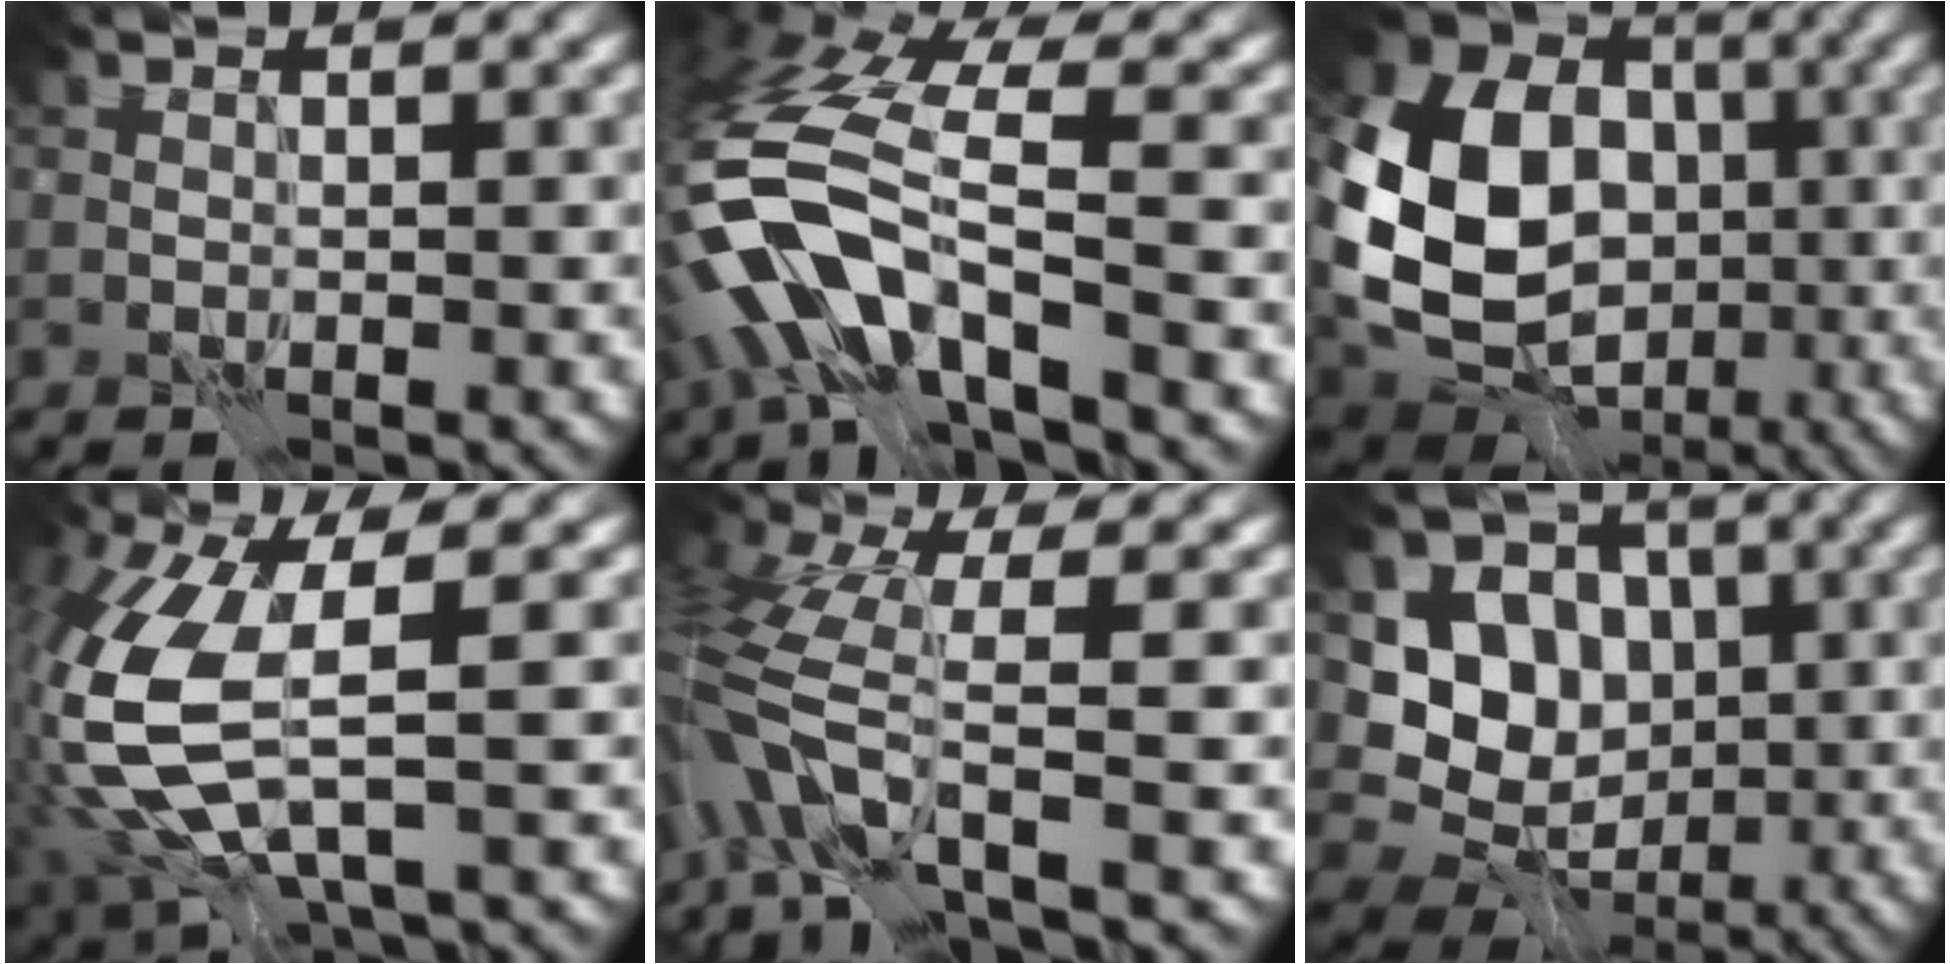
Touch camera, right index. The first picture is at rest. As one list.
[{"total": 11.4, "force": [-4.8, 4.9, 9.1], "torque": [-0.190, -0.001, -0.101]}, {"total": 15.3, "force": [-1.8, 12.0, 9.2], "torque": [-0.194, -0.004, -0.050]}, {"total": 10.3, "force": [-0.8, 4.2, 9.3], "torque": [-0.227, -0.032, -0.012]}, {"total": 8.6, "force": [-3.9, 2.5, 7.2], "torque": [-0.166, -0.008, -0.091]}, {"total": 8.7, "force": [-0.3, 7.3, 4.7], "torque": [-0.062, -0.003, -0.020]}]